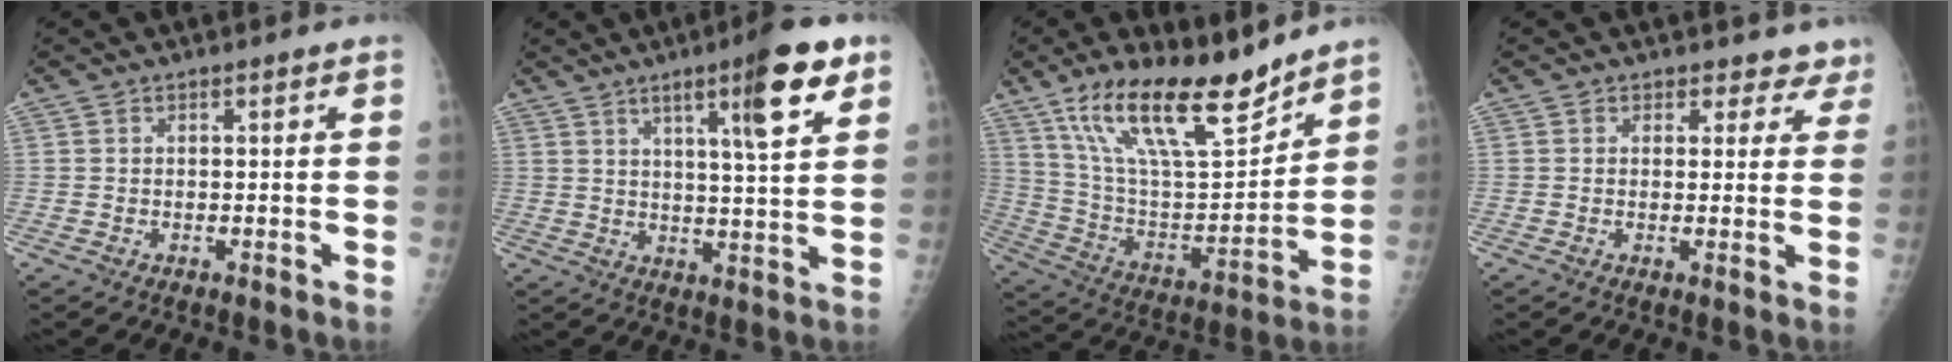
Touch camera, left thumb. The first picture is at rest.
{"total": 12.3, "force": [6.5, 1.7, 10.4], "torque": [-0.146, -0.027, 0.093]}
{"total": 22.1, "force": [15.6, 6.3, 14.2], "torque": [-0.220, -0.069, 0.283]}
{"total": 4.7, "force": [3.8, 2.7, -0.3], "torque": [0.047, -0.019, 0.023]}